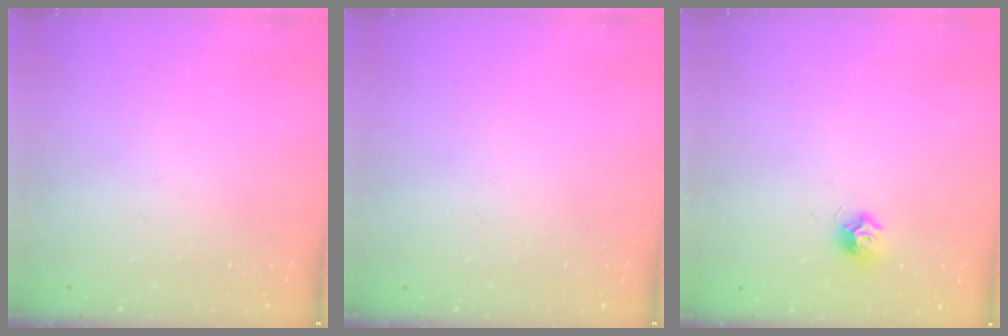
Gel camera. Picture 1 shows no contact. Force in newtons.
{"total": 0.0}
{"total": 8.2, "press": 8.2, "slide": 0.7}